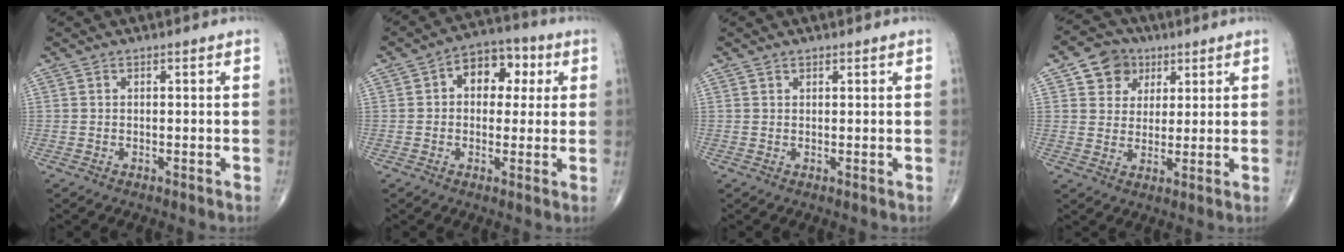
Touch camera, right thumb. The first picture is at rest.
{"total": 9.8, "force": [2.4, 6.8, 6.7], "torque": [-0.053, 0.019, 0.026]}
{"total": 0.8, "force": [0.6, 0.5, 0.1], "torque": [0.005, -0.004, 0.007]}
{"total": 7.9, "force": [3.6, 6.5, 2.6], "torque": [-0.008, -0.008, 0.056]}